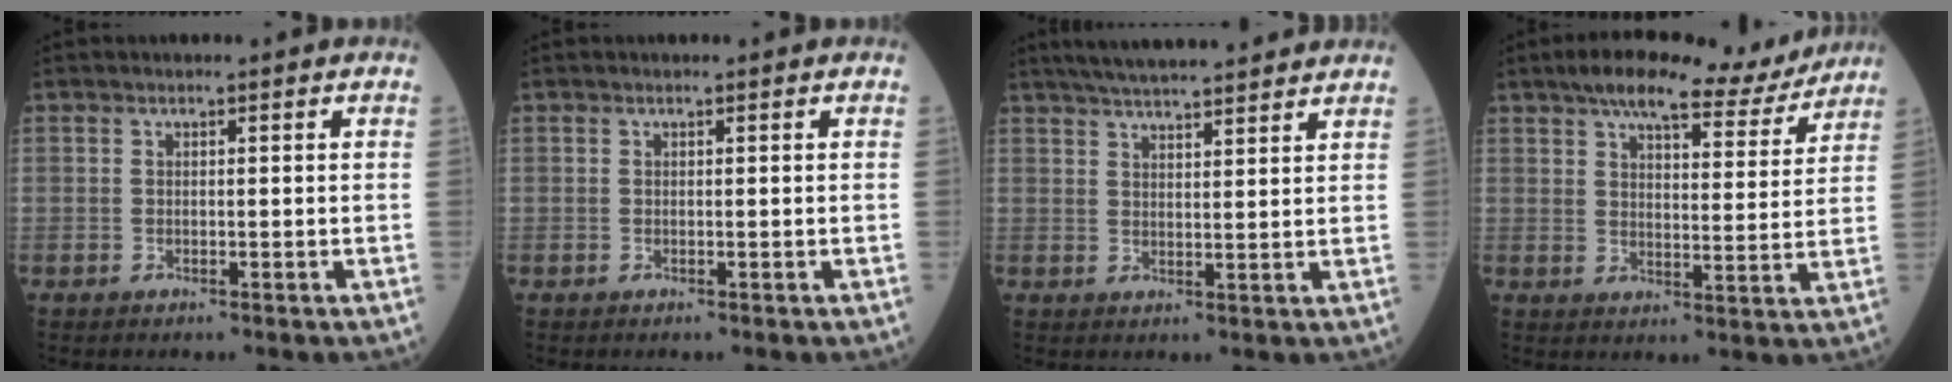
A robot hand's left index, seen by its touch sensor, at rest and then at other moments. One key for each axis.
{"total": 0.0}
{"total": 13.6, "fx": 12.1, "fy": 1.5, "fz": 6.2, "tx": -0.102, "ty": 0.029, "tz": 0.174}
{"total": 14.5, "fx": 12.4, "fy": 3.2, "fz": 6.8, "tx": -0.093, "ty": 0.011, "tz": 0.165}